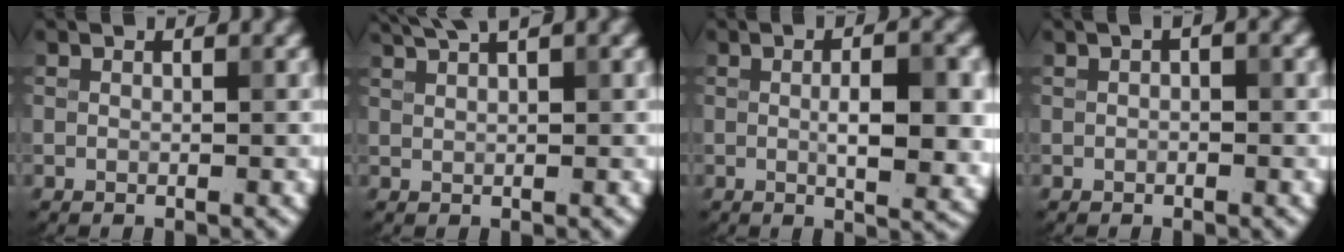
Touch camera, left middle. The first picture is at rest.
{"total": 3.9, "force": [2.9, 1.0, 2.5], "torque": [-0.025, 0.013, 0.029]}
{"total": 5.9, "force": [0.0, 1.9, 5.6], "torque": [-0.086, -0.006, 0.005]}
{"total": 1.2, "force": [0.3, 0.5, 1.0], "torque": [-0.017, 0.003, 0.000]}